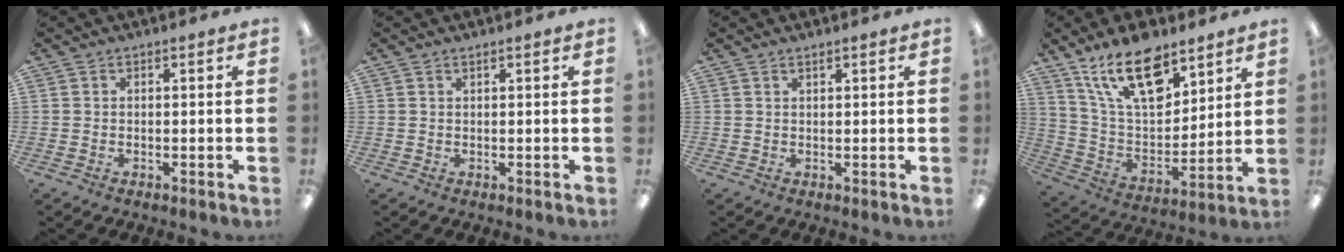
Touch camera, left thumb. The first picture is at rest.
{"total": 0.7, "force": [0.6, 0.2, 0.3], "torque": [-0.008, 0.001, 0.011]}
{"total": 1.1, "force": [1.0, 0.3, 0.5], "torque": [-0.011, -0.001, 0.018]}
{"total": 19.2, "force": [12.4, 8.9, 11.5], "torque": [-0.214, -0.053, 0.221]}